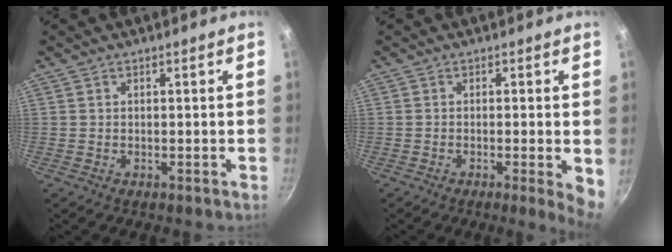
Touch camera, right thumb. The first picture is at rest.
{"total": 5.1, "force": [-0.8, 0.9, 4.9], "torque": [-0.058, -0.007, -0.012]}